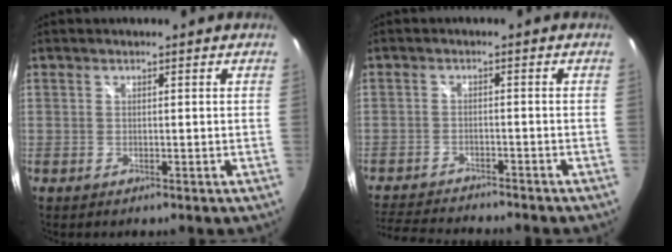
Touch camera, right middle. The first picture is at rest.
{"total": 9.9, "force": [-9.2, 1.3, 3.3], "torque": [-0.090, -0.012, -0.152]}